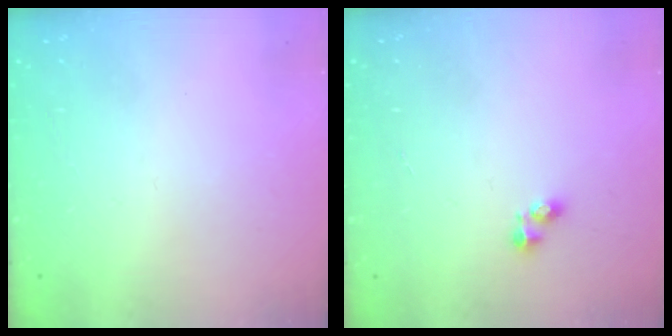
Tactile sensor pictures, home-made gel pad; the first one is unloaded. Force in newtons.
{"total": 2.6, "press": 2.6, "slide": 0.4}